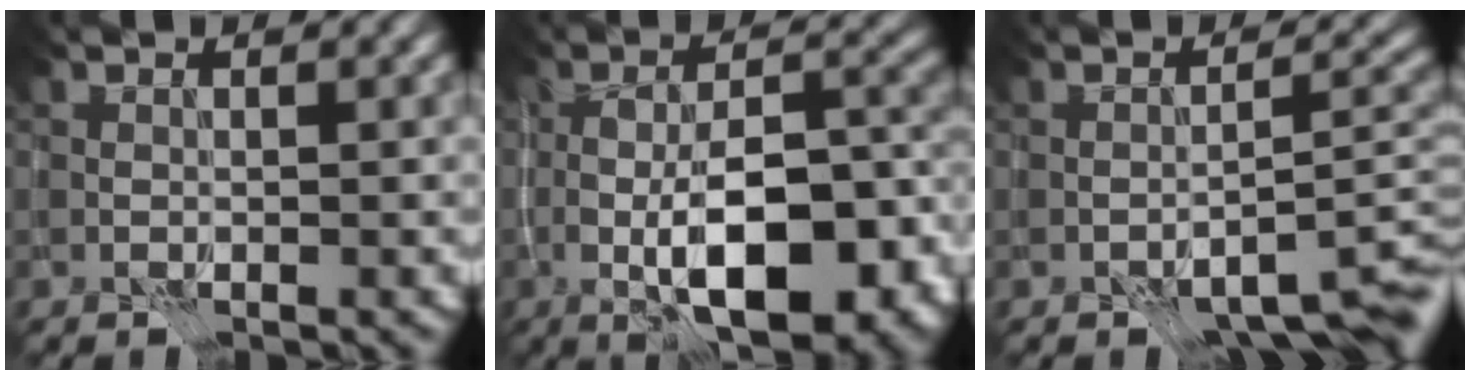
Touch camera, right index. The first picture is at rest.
{"total": 12.0, "force": [-3.1, 5.3, 10.3], "torque": [-0.167, -0.013, -0.043]}
{"total": 5.8, "force": [-3.5, 1.7, 4.3], "torque": [-0.053, 0.003, -0.047]}